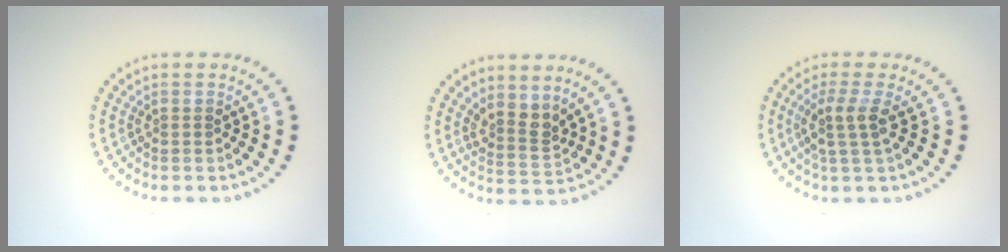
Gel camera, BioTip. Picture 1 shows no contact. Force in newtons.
{"total": 2.5, "press": 1.8, "slide": 1.7}
{"total": 2.6, "press": 2.0, "slide": 1.7}